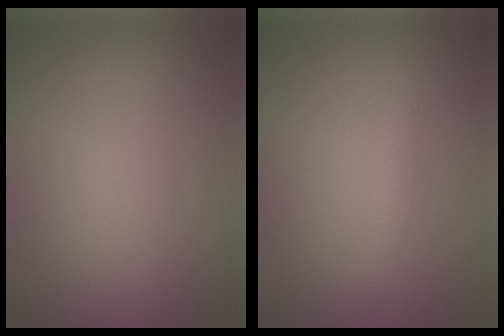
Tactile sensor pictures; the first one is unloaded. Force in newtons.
{"total": 1.2, "press": 1.2, "slide": 0.0}